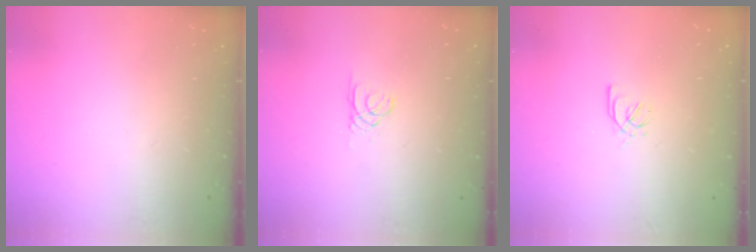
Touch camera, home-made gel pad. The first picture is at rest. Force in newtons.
{"total": 0.8, "press": 0.8, "slide": 0.1}
{"total": 1.7, "press": 1.6, "slide": 0.5}